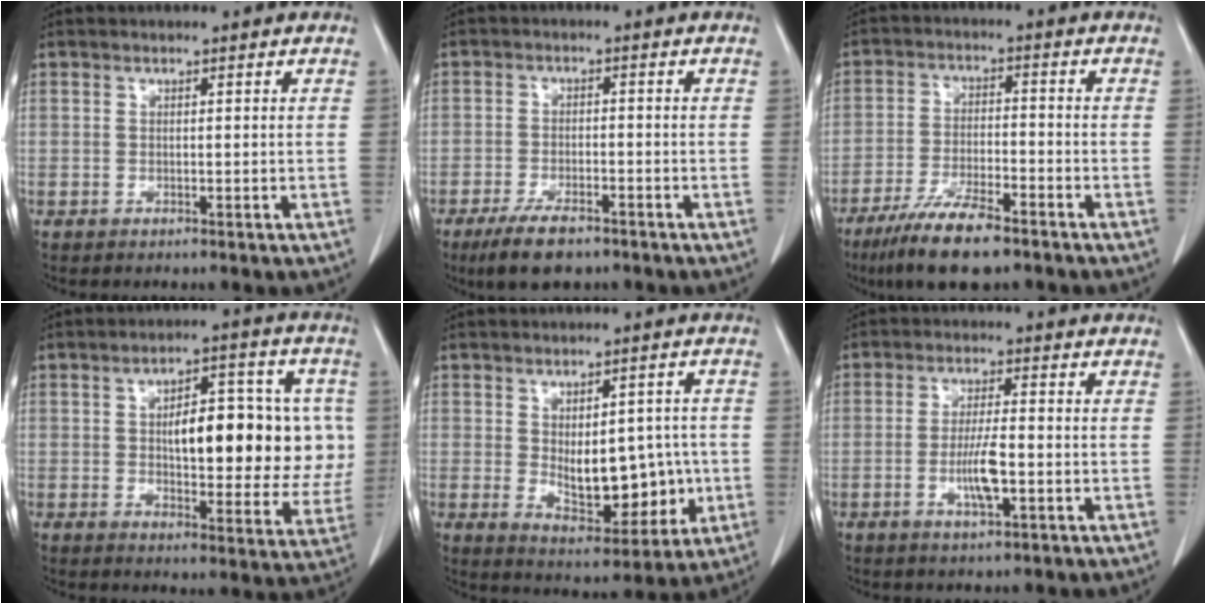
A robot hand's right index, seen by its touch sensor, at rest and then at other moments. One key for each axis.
{"total": 6.7, "fx": -4.8, "fy": 2.3, "fz": 4.0, "tx": -0.076, "ty": -0.007, "tz": -0.081}
{"total": 10.4, "fx": -7.5, "fy": 2.1, "fz": 6.8, "tx": -0.126, "ty": -0.021, "tz": -0.132}
{"total": 15.9, "fx": 1.7, "fy": 6.6, "fz": 14.4, "tx": -0.187, "ty": 0.026, "tz": 0.033}
{"total": 11.2, "fx": -0.7, "fy": 5.7, "fz": 9.6, "tx": -0.139, "ty": 0.005, "tz": 0.009}
{"total": 5.5, "fx": -1.5, "fy": 0.9, "fz": 5.3, "tx": -0.102, "ty": -0.005, "tz": -0.023}